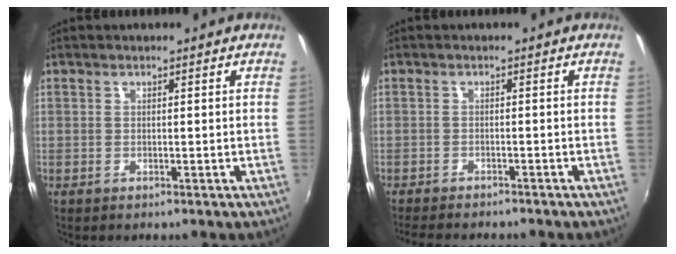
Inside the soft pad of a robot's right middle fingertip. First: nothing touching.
{"total": 7.4, "force": [-6.6, 1.5, 3.0], "torque": [-0.073, -0.017, -0.102]}